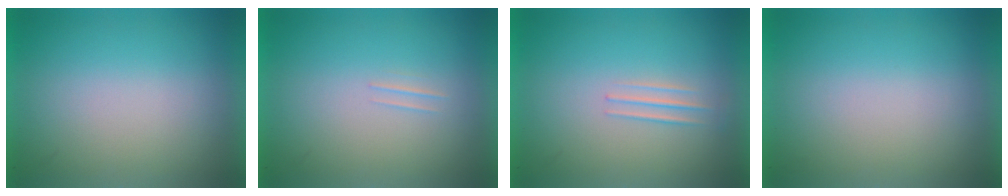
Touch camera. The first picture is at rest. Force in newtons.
{"total": 1.1}
{"total": 1.4}
{"total": 0.0}